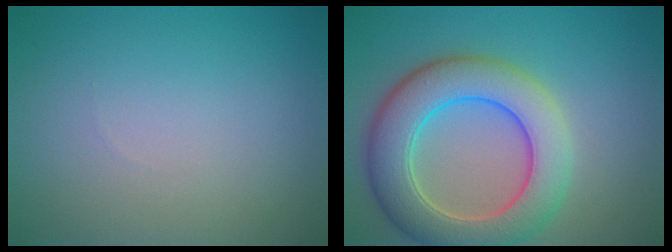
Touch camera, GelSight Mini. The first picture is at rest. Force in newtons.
{"total": 8.3, "press": 8.3, "slide": 0.5}